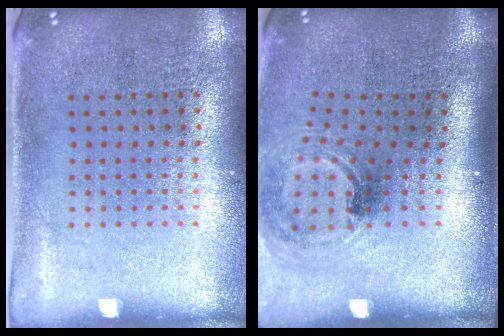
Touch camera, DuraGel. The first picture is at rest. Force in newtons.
{"total": 1.3, "press": 1.0, "slide": 0.7}